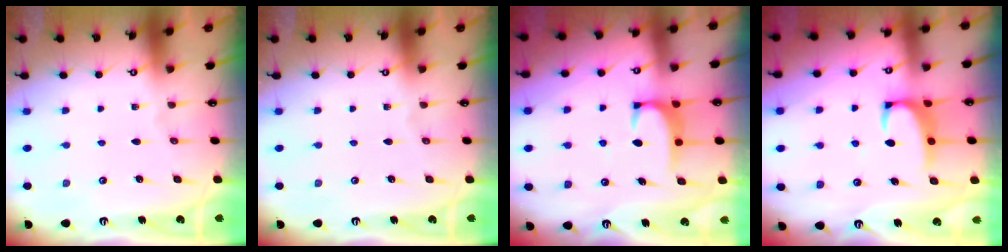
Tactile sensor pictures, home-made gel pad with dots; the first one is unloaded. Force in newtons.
{"total": 0.0}
{"total": 2.0, "press": 1.9, "slide": 0.5}
{"total": 3.1, "press": 3.0, "slide": 0.8}